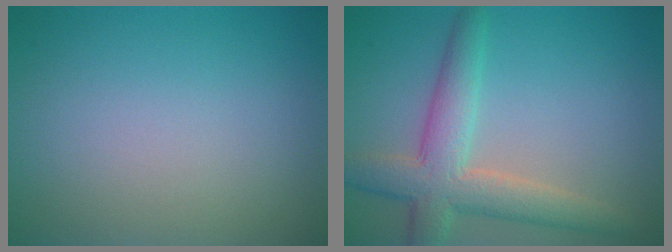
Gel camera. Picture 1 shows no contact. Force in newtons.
{"total": 5.6, "press": 5.5, "slide": 0.2}